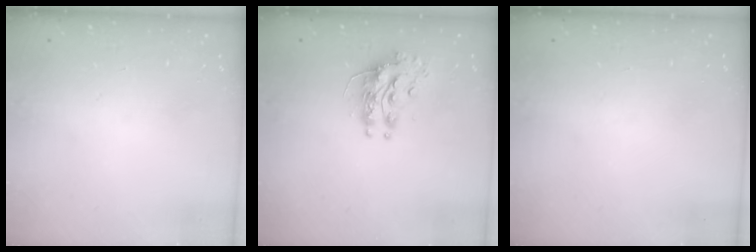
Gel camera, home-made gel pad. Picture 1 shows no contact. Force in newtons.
{"total": 10.5, "press": 10.5, "slide": 0.3}
{"total": 0.0}